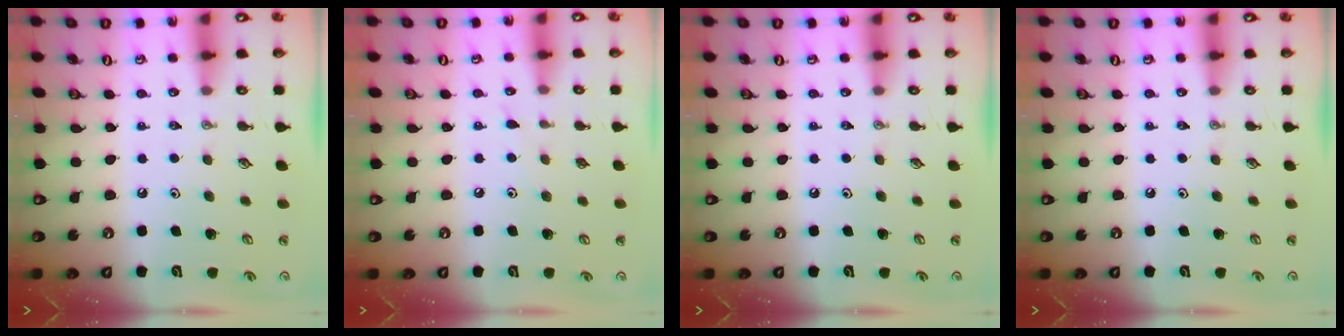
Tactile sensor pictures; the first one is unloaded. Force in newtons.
{"total": 4.5, "press": 4.5, "slide": 0.5}
{"total": 0.0}
{"total": 0.0}